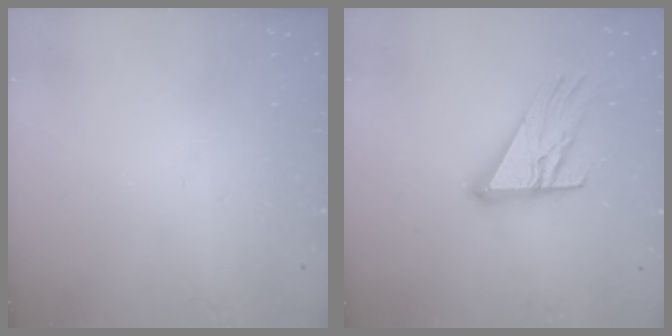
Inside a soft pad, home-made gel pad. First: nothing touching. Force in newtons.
{"total": 14.6, "press": 14.5, "slide": 1.4}